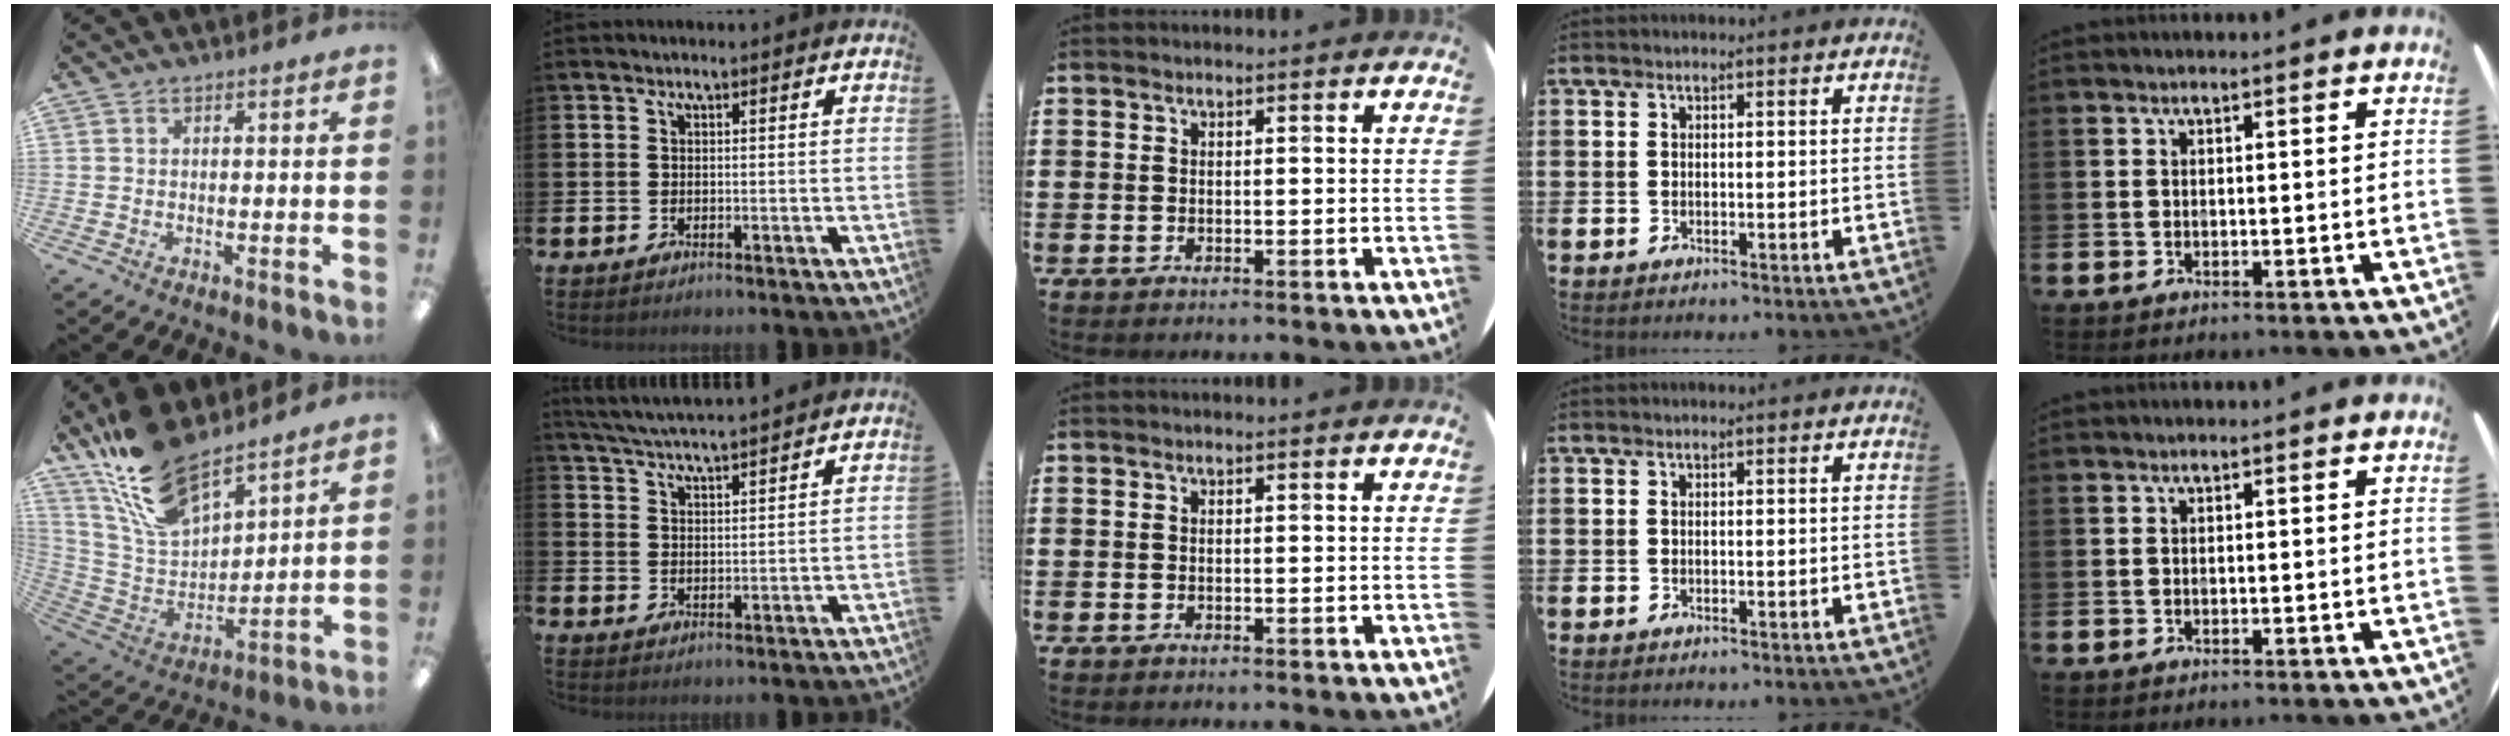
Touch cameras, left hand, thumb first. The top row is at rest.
{"thumb": {"total": 17.7, "force": [14.4, 6.4, 8.1], "torque": [-0.182, -0.080, 0.264]}, "index": {"total": 5.0, "force": [4.9, -0.2, 0.6], "torque": [-0.036, -0.027, 0.089]}}